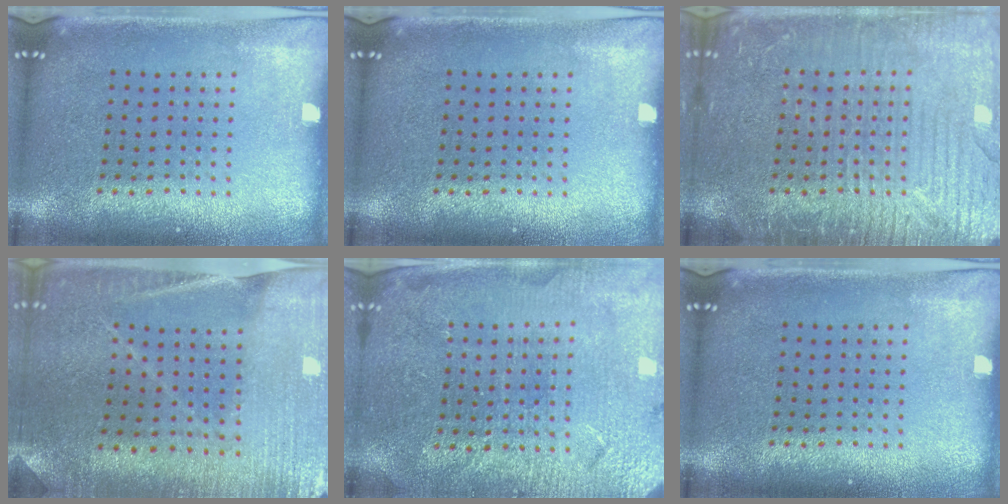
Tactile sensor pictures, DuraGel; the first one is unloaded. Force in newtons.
{"total": 0.0}
{"total": 5.8, "press": 5.8, "slide": 0.7}
{"total": 1.2, "press": 1.2, "slide": 0.1}
{"total": 4.0, "press": 3.8, "slide": 1.0}
{"total": 0.0}